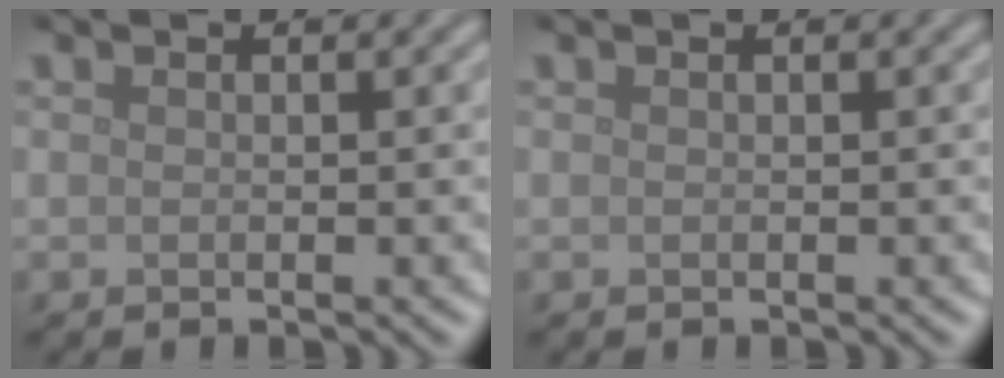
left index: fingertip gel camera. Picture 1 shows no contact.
{"total": 0.0}